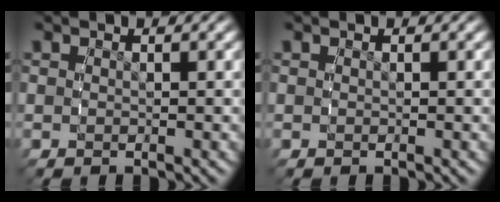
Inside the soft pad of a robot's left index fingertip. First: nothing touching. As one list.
[{"total": 0.0}]